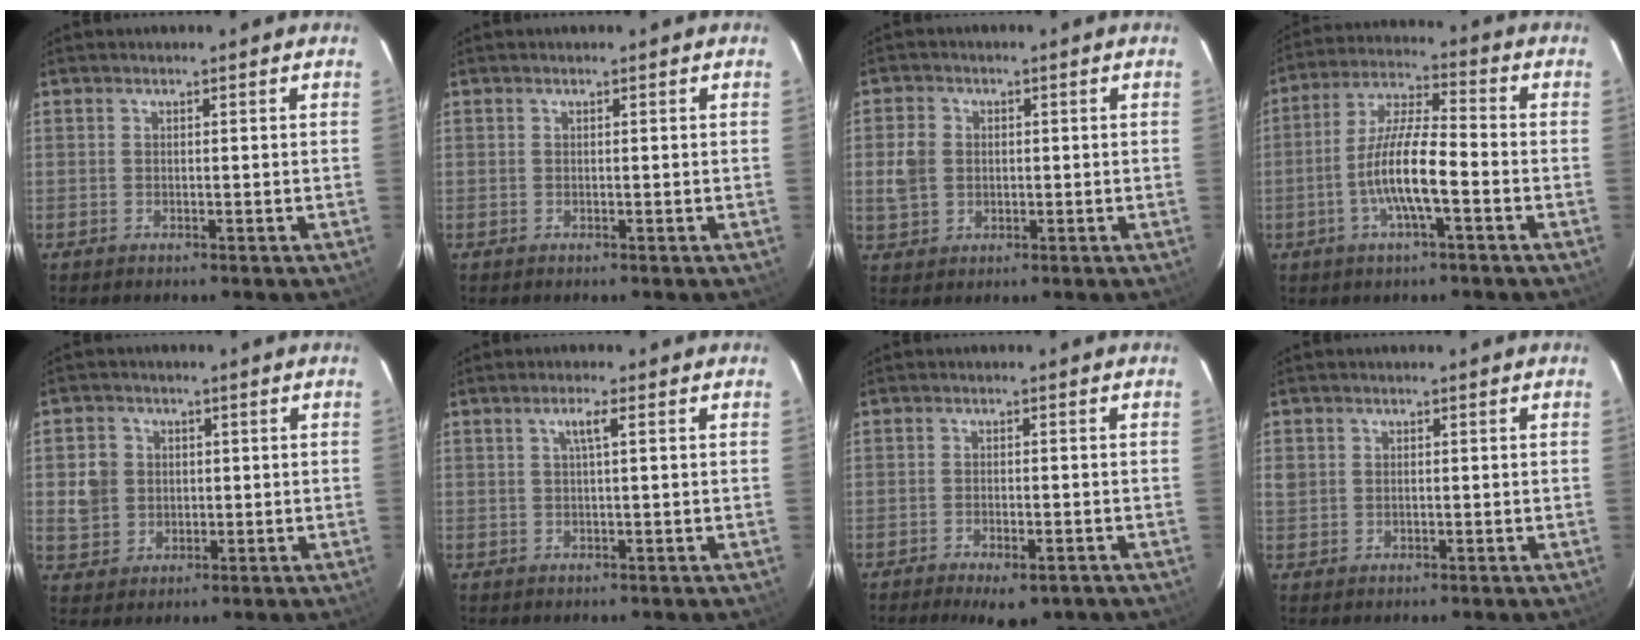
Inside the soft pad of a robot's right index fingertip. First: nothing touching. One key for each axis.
{"total": 0.0}
{"total": 5.2, "fx": 0.0, "fy": 4.5, "fz": 2.5, "tx": -0.056, "ty": 0.008, "tz": 0.004}
{"total": 10.4, "fx": -3.5, "fy": 1.9, "fz": 9.6, "tx": -0.196, "ty": 0.004, "tz": -0.068}
{"total": 6.2, "fx": 0.6, "fy": 5.8, "fz": 1.9, "tx": -0.043, "ty": 0.013, "tz": 0.016}
{"total": 2.1, "fx": 0.5, "fy": -0.2, "fz": 2.0, "tx": -0.038, "ty": 0.002, "tz": 0.010}
{"total": 6.9, "fx": -4.9, "fy": 2.7, "fz": 4.1, "tx": -0.084, "ty": -0.015, "tz": -0.067}
{"total": 3.0, "fx": 0.4, "fy": 2.8, "fz": 1.1, "tx": -0.022, "ty": 0.004, "tz": 0.011}